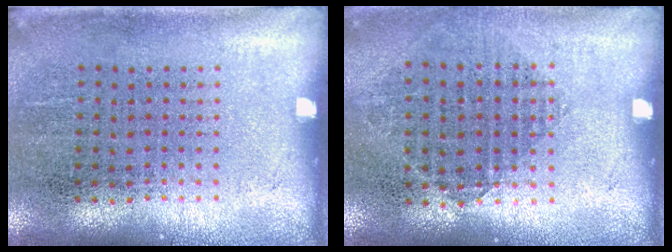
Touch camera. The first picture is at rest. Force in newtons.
{"total": 0.8, "press": 0.8, "slide": 0.3}